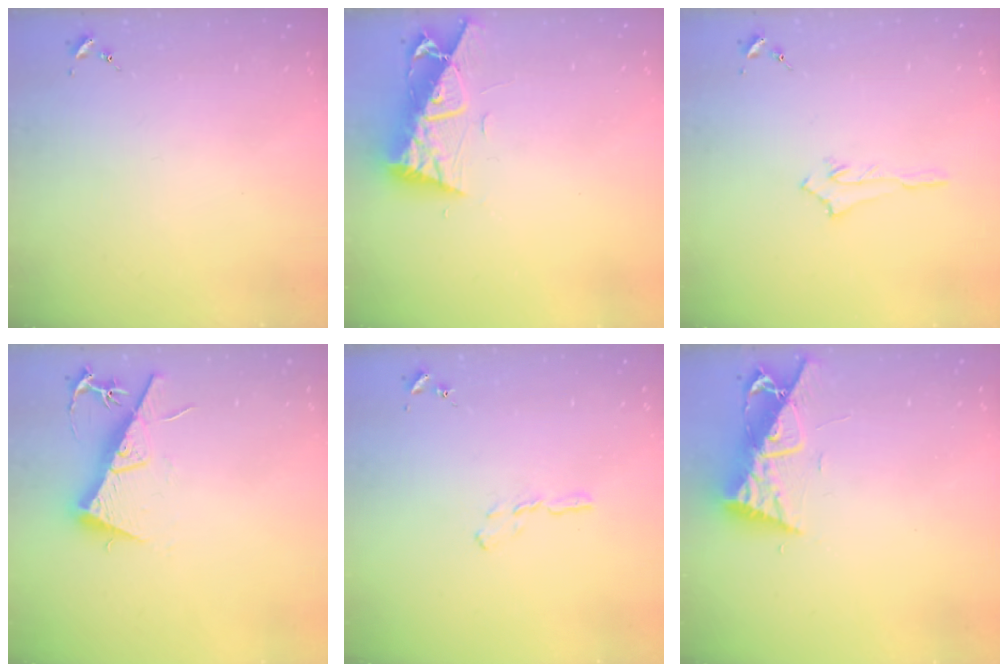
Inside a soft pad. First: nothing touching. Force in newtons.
{"total": 9.3, "press": 9.2, "slide": 1.1}
{"total": 4.3, "press": 4.2, "slide": 0.5}
{"total": 12.5, "press": 12.5, "slide": 0.5}
{"total": 3.9, "press": 3.9, "slide": 0.4}
{"total": 9.7, "press": 9.7, "slide": 0.7}